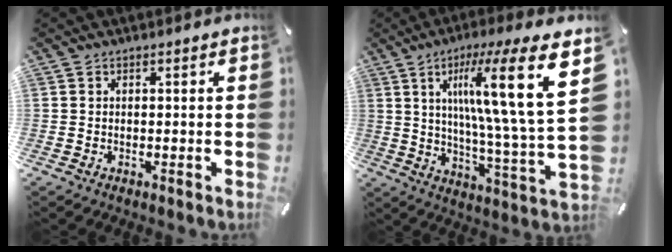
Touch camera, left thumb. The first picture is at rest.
{"total": 22.3, "force": [9.2, 3.6, 20.0], "torque": [-0.314, -0.052, 0.127]}